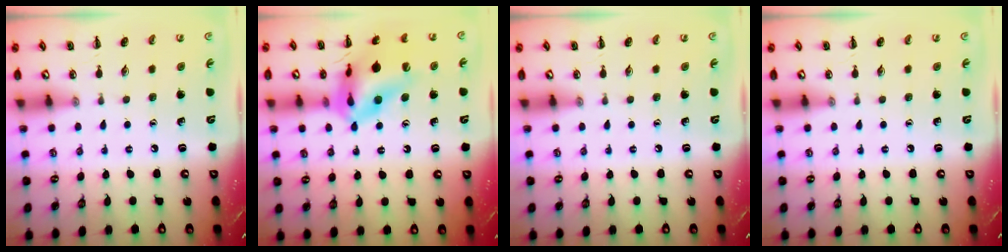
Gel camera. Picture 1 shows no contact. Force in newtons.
{"total": 16.9, "press": 16.6, "slide": 3.3}
{"total": 0.0}
{"total": 0.0}